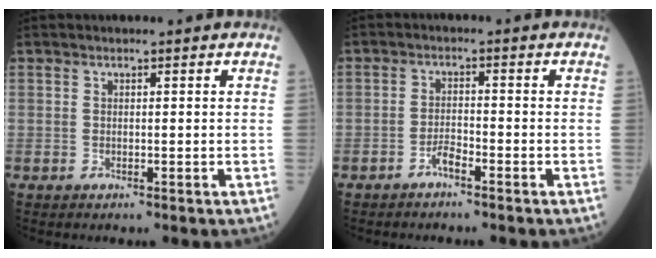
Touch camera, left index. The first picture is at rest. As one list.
[{"total": 2.2, "force": [-1.7, 0.3, 1.3], "torque": [-0.028, 0.000, -0.035]}]